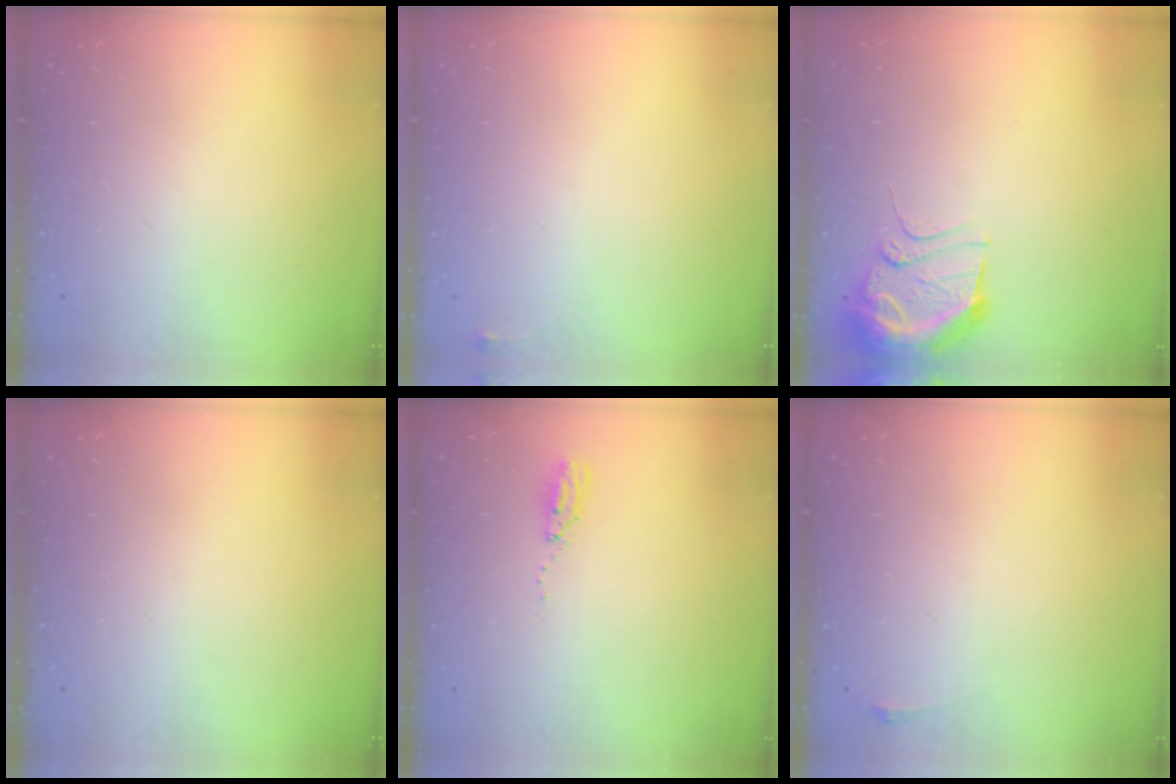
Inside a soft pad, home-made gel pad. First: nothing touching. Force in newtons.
{"total": 3.6, "press": 3.5, "slide": 0.6}
{"total": 11.0, "press": 11.0, "slide": 0.9}
{"total": 0.0}
{"total": 3.6, "press": 3.5, "slide": 0.3}
{"total": 2.8, "press": 2.1, "slide": 1.9}